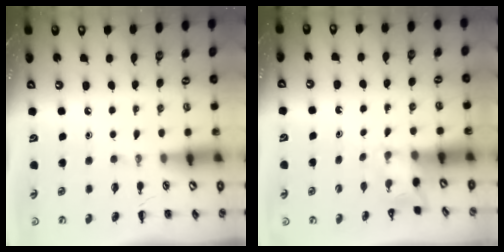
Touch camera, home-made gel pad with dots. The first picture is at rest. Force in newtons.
{"total": 2.2, "press": 2.1, "slide": 0.7}